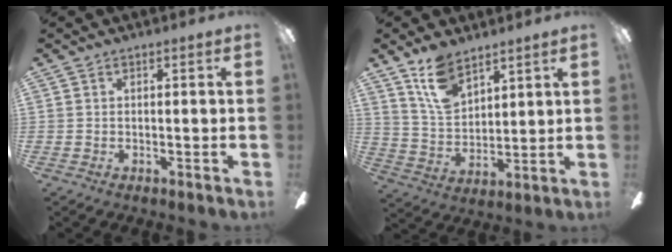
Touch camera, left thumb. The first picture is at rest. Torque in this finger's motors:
{"motor_torque": [0.54, -0.15, 0.58, -0.67, 0.08]}